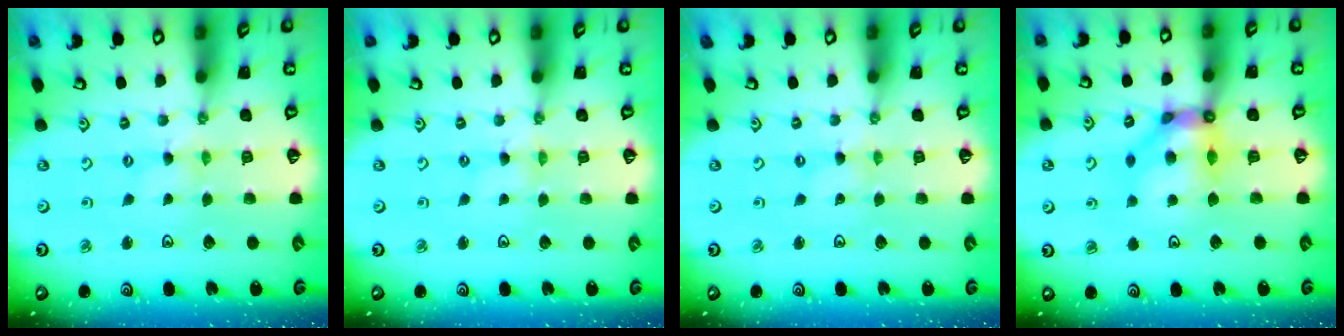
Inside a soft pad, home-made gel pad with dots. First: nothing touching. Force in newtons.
{"total": 0.0}
{"total": 0.0}
{"total": 10.6, "press": 10.5, "slide": 1.0}